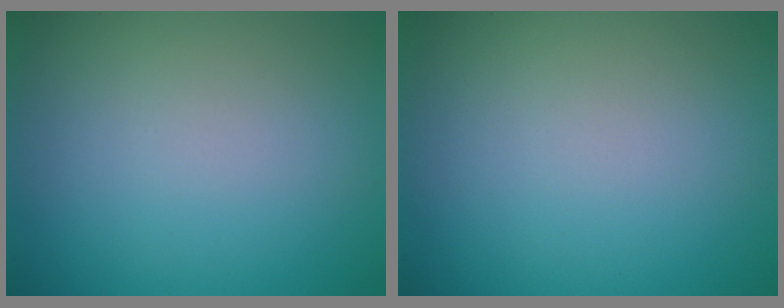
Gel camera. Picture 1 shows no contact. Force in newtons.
{"total": 0.0}